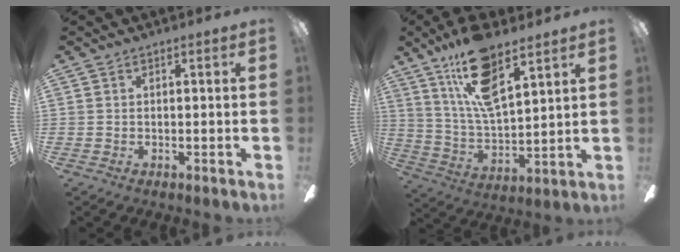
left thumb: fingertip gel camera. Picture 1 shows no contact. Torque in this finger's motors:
{"motor_torque": [0.36, 0.28, 1.30, -1.47, 0.09]}